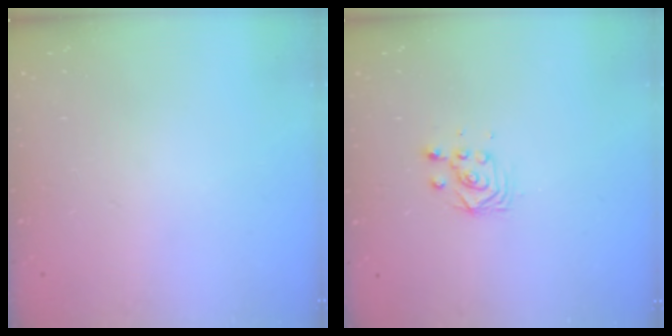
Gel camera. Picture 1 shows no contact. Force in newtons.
{"total": 3.0, "press": 3.0, "slide": 0.2}